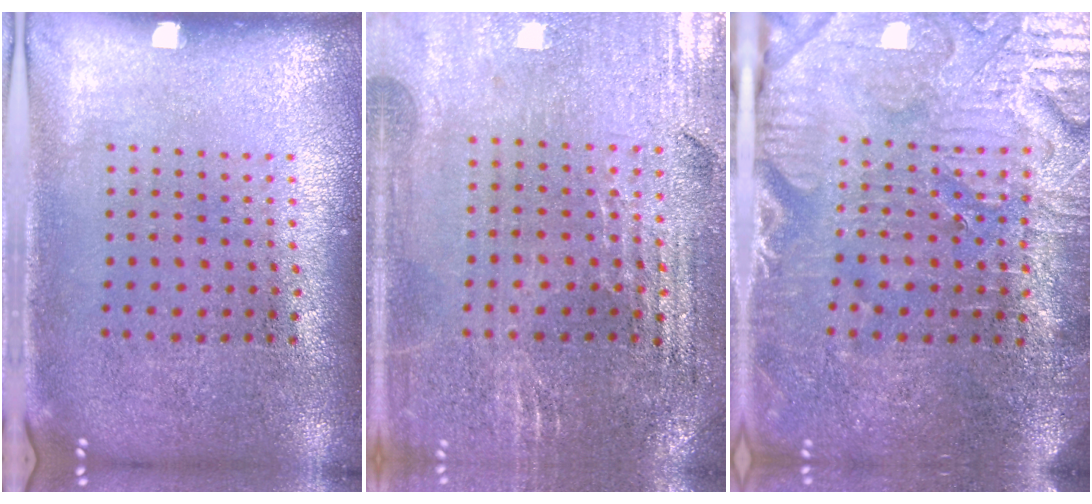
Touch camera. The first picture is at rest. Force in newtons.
{"total": 1.8, "press": 1.7, "slide": 0.4}
{"total": 4.0, "press": 3.9, "slide": 1.0}